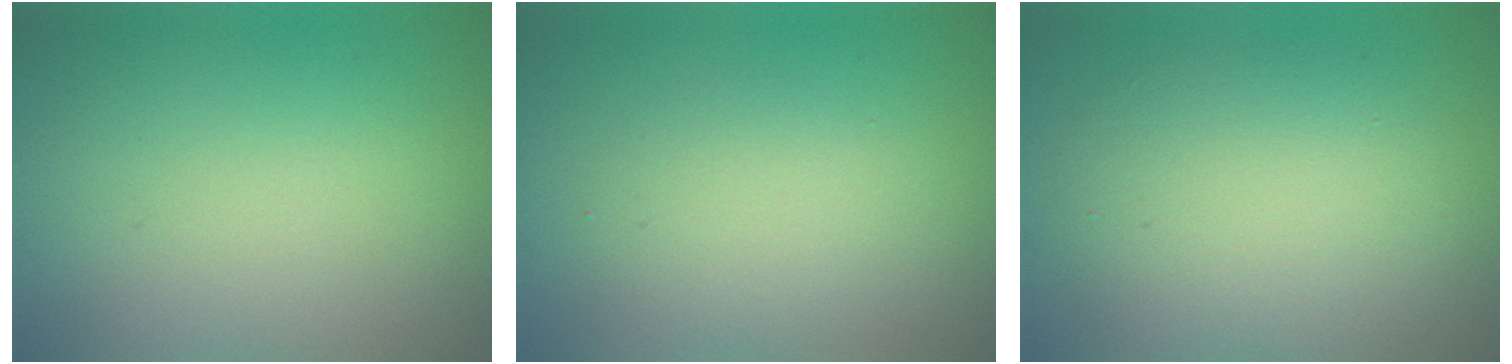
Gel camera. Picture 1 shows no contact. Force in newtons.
{"total": 2.9, "press": 2.9, "slide": 0.2}
{"total": 6.6, "press": 6.6, "slide": 0.4}